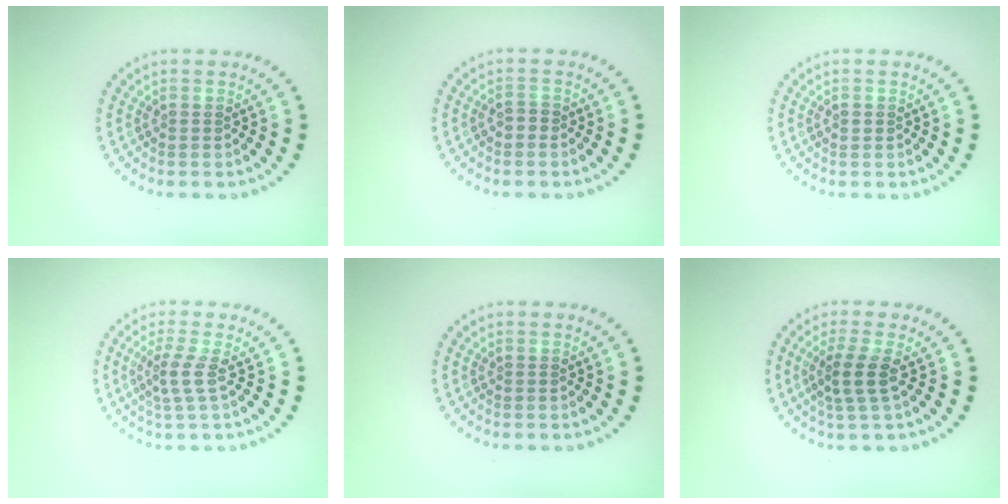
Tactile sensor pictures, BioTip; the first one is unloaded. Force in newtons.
{"total": 0.8, "press": 0.8, "slide": 0.3}
{"total": 0.7, "press": 0.7, "slide": 0.1}
{"total": 2.0, "press": 1.3, "slide": 1.6}
{"total": 0.0}
{"total": 2.5, "press": 1.9, "slide": 1.6}